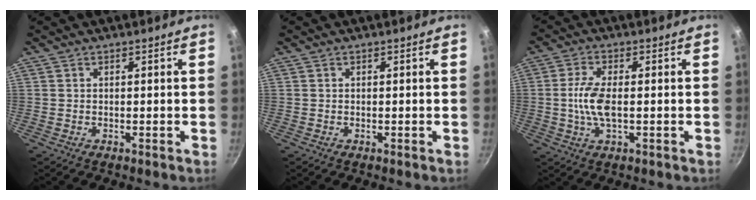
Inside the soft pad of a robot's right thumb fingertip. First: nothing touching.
{"total": 0.0}
{"total": 6.7, "force": [-0.4, 2.8, 6.1], "torque": [-0.131, 0.005, -0.011]}